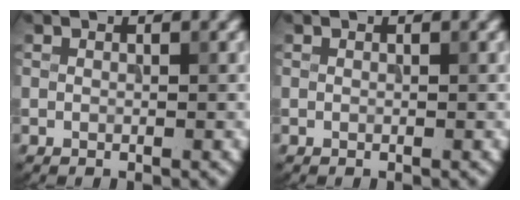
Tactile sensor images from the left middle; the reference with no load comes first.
{"total": 0.0}